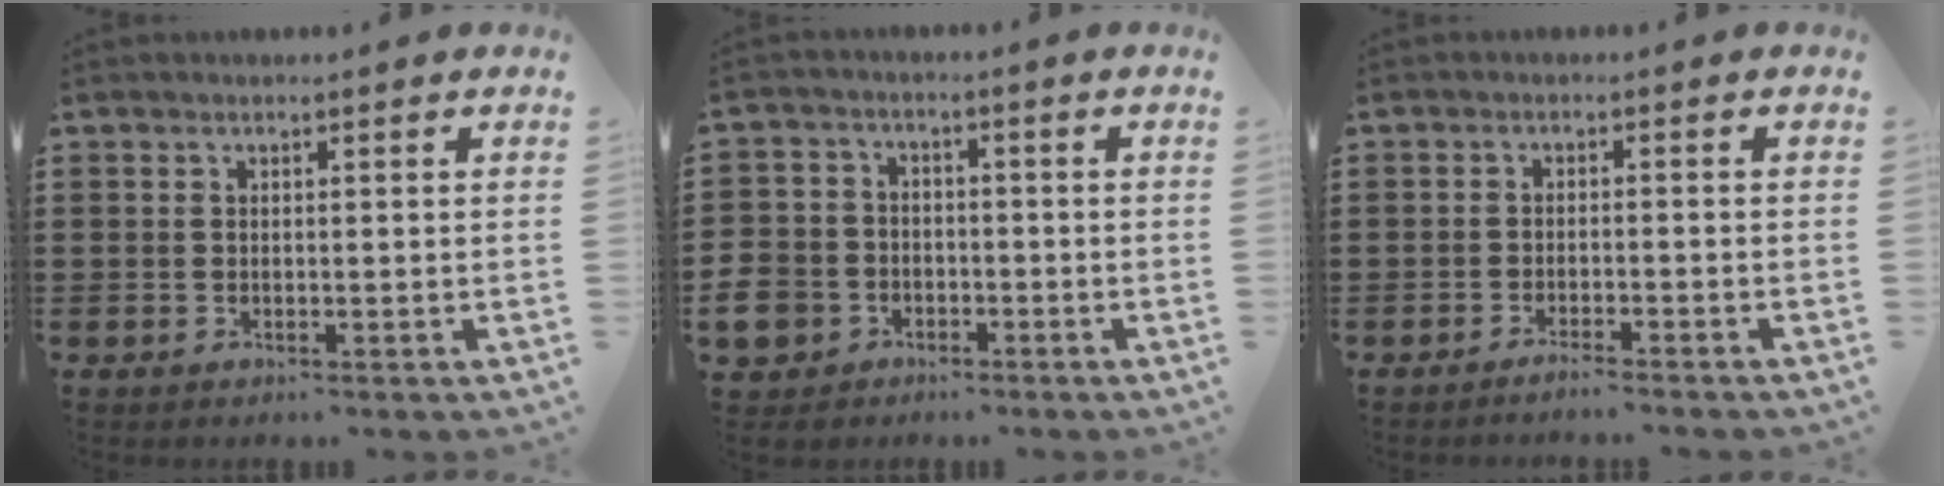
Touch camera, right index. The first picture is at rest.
{"total": 7.1, "force": [-3.5, 5.7, 2.3], "torque": [-0.092, 0.010, -0.075]}
{"total": 1.7, "force": [-1.7, -0.2, 0.5], "torque": [-0.008, 0.001, -0.031]}